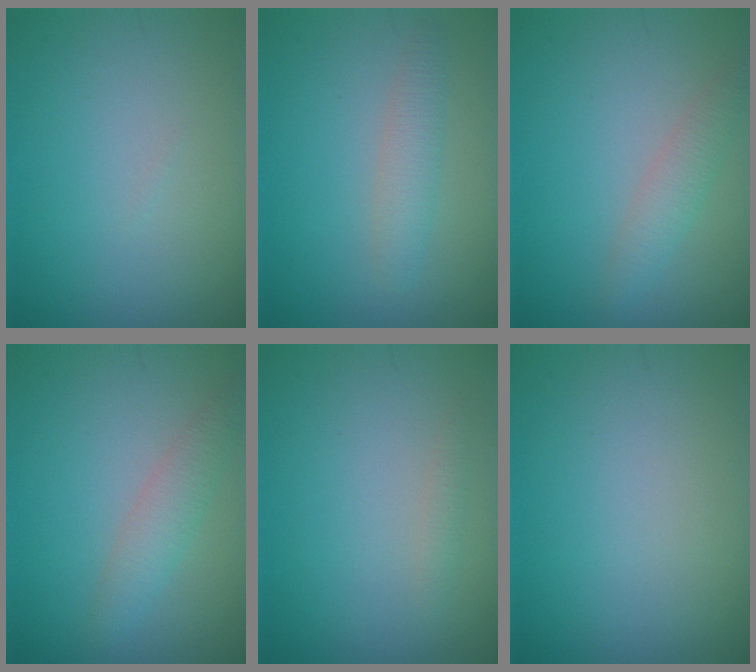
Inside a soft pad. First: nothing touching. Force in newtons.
{"total": 2.1, "press": 2.1, "slide": 0.1}
{"total": 2.0, "press": 2.0, "slide": 0.1}
{"total": 2.3, "press": 2.3, "slide": 0.0}
{"total": 0.7, "press": 0.7, "slide": 0.0}
{"total": 0.0}